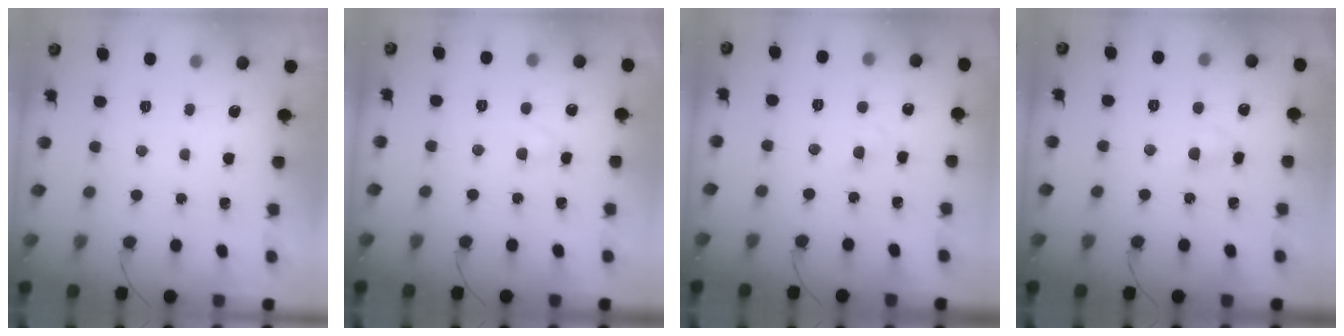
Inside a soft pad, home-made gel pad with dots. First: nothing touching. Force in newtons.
{"total": 2.2, "press": 2.0, "slide": 0.9}
{"total": 2.5, "press": 2.3, "slide": 1.0}
{"total": 3.2, "press": 2.9, "slide": 1.3}